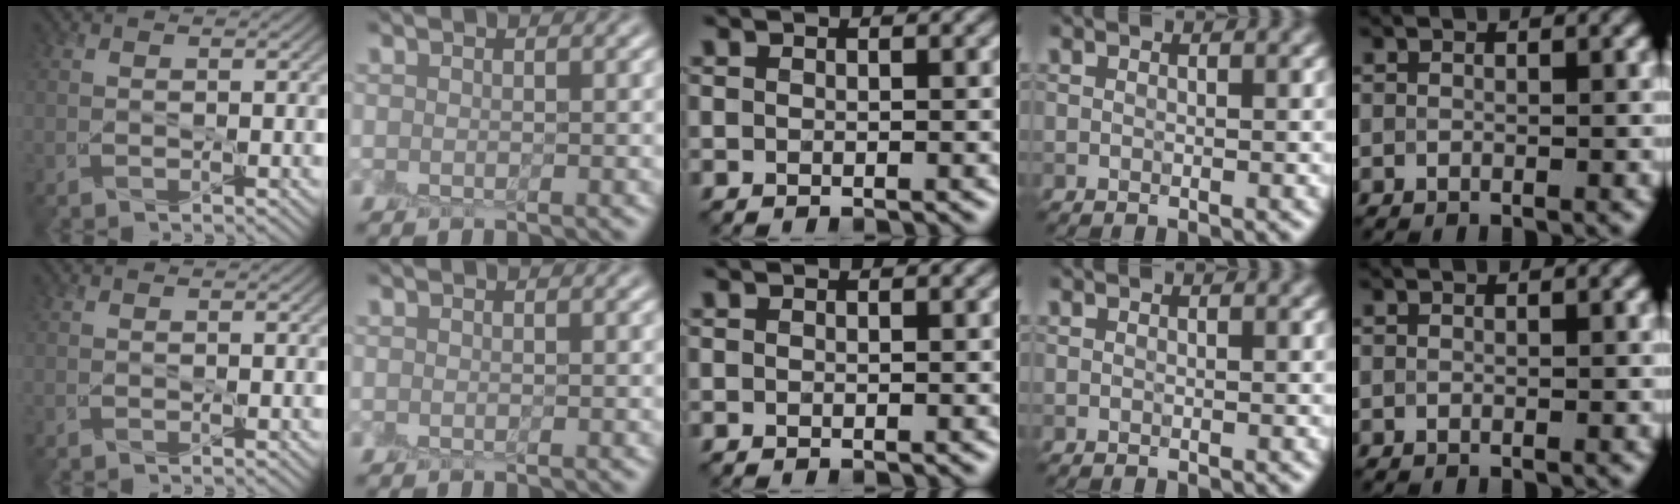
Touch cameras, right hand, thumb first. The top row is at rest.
{}